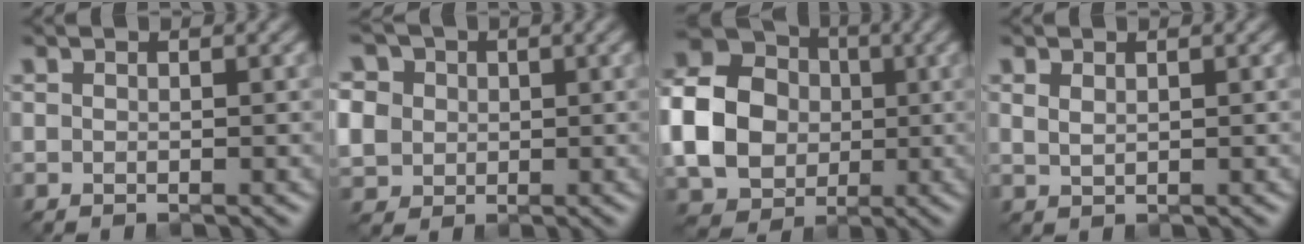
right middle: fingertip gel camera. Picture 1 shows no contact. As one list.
[{"total": 9.5, "force": [2.9, 8.1, 4.1], "torque": [-0.102, 0.021, 0.034]}, {"total": 11.2, "force": [-0.4, 9.5, 6.0], "torque": [-0.133, -0.004, -0.021]}, {"total": 1.1, "force": [0.6, 0.6, 0.7], "torque": [-0.019, -0.002, 0.017]}]